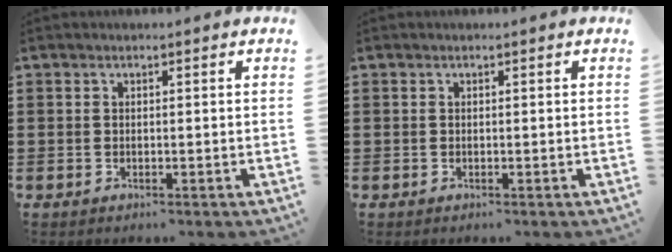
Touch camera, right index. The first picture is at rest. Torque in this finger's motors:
{"motor_torque": [-0.83, 1.30, 0.00, 0.00]}